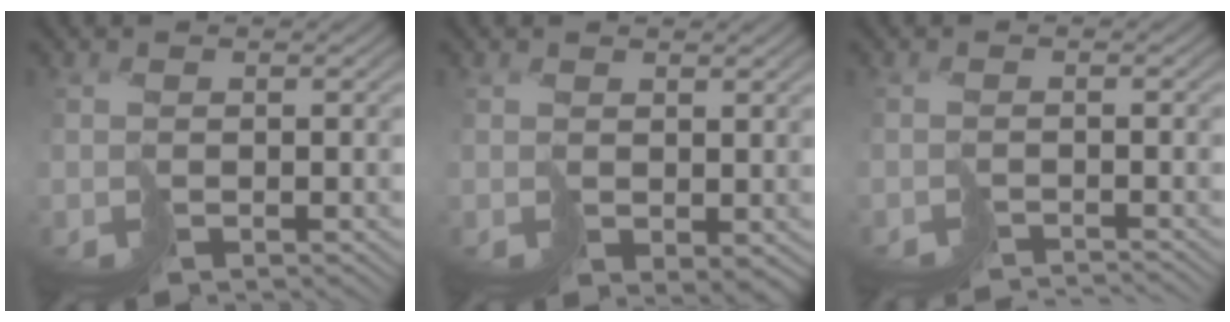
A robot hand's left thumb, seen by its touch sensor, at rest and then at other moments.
{"total": 2.8, "force": [0.2, 1.8, 2.1], "torque": [-0.042, -0.008, 0.009]}
{"total": 3.0, "force": [-3.0, -0.2, 0.4], "torque": [-0.004, -0.006, -0.057]}